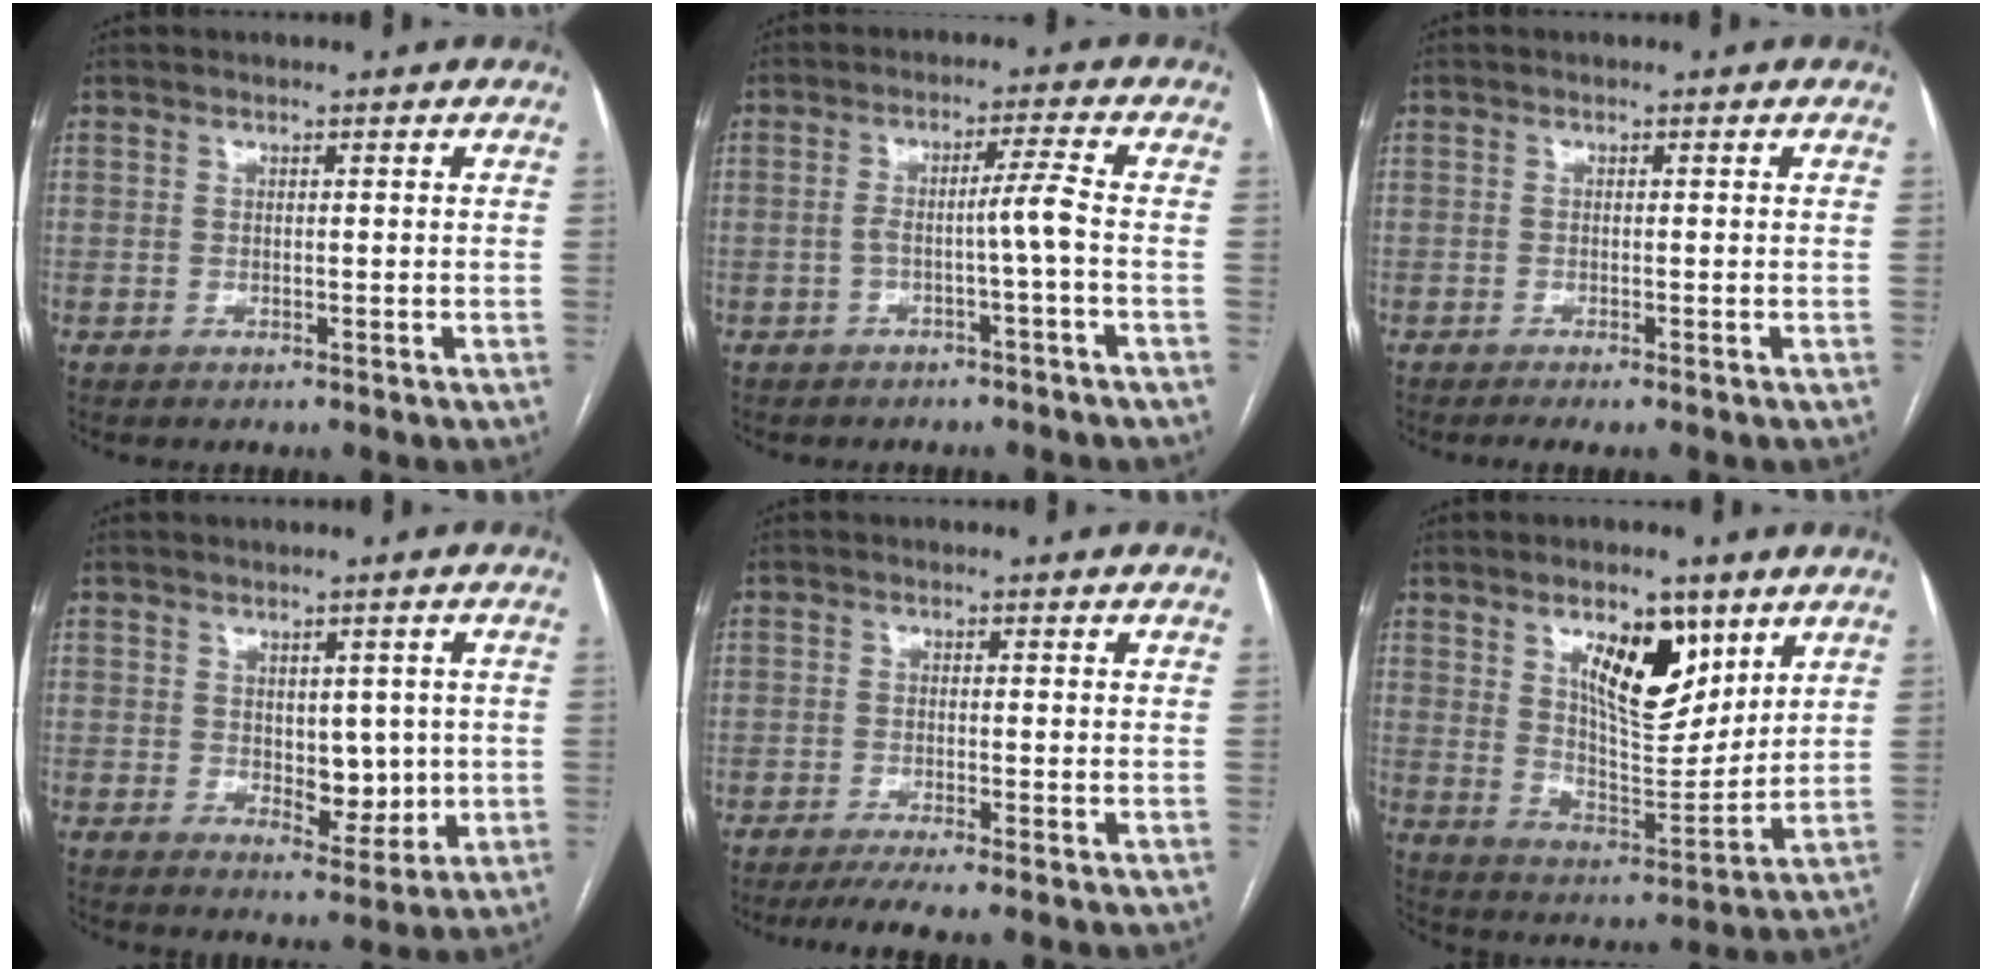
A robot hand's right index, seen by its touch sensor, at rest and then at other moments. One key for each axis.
{"total": 3.9, "fx": -1.2, "fy": -1.0, "fz": 3.5, "tx": -0.062, "ty": 0.010, "tz": -0.018}
{"total": 1.1, "fx": -0.6, "fy": 0.0, "fz": 0.9, "tx": -0.015, "ty": -0.002, "tz": -0.012}
{"total": 5.6, "fx": 0.2, "fy": 3.2, "fz": 4.6, "tx": -0.057, "ty": -0.003, "tz": 0.016}
{"total": 4.5, "fx": -3.5, "fy": -0.6, "fz": 2.8, "tx": -0.041, "ty": -0.008, "tz": -0.061}
{"total": 12.6, "fx": 6.2, "fy": 4.9, "fz": 9.7, "tx": -0.156, "ty": 0.000, "tz": 0.115}